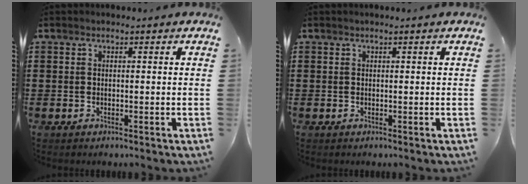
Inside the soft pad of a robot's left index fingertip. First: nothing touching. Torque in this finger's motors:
{"motor_torque": [0.32, -0.23, 0.05, 0.01]}